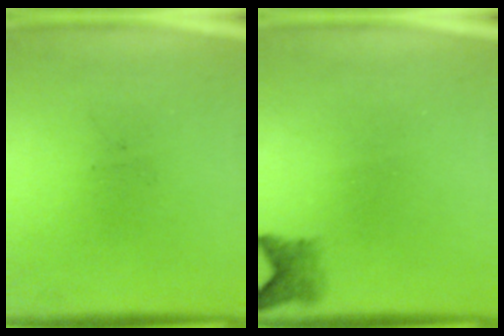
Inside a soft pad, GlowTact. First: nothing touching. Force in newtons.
{"total": 2.3}